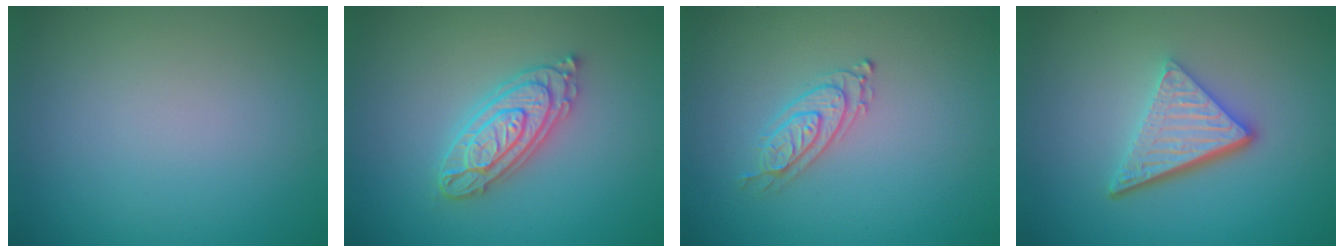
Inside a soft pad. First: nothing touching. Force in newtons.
{"total": 4.3, "press": 4.2, "slide": 0.6}
{"total": 2.2, "press": 2.0, "slide": 0.8}
{"total": 5.2, "press": 3.5, "slide": 3.8}